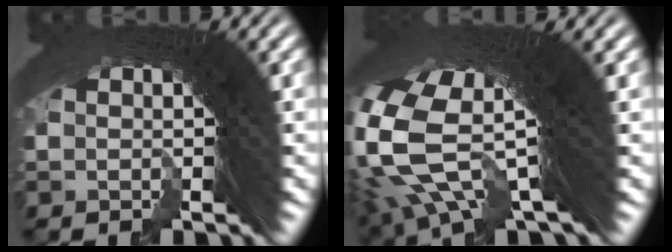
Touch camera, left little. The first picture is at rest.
{"total": 11.8, "force": [3.1, 5.9, 9.7], "torque": [-0.212, -0.002, 0.051]}